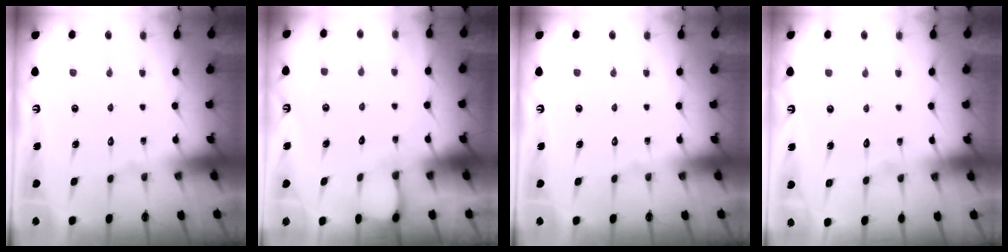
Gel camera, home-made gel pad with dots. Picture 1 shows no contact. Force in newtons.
{"total": 2.7, "press": 2.7, "slide": 0.3}
{"total": 0.0}
{"total": 4.5, "press": 4.5, "slide": 0.3}